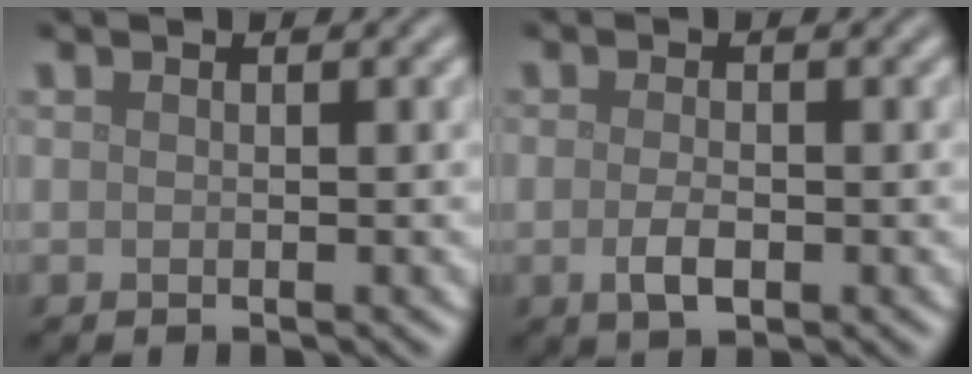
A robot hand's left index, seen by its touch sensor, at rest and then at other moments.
{"total": 2.1, "force": [-0.6, 1.0, 1.8], "torque": [-0.037, -0.004, -0.012]}